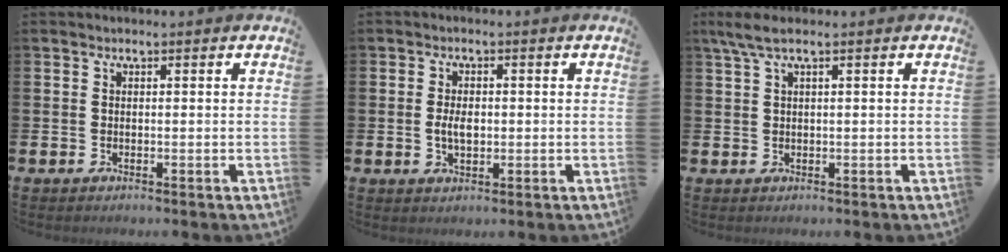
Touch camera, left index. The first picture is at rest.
{"total": 2.9, "force": [-0.2, 1.7, 2.4], "torque": [-0.038, 0.003, -0.007]}
{"total": 2.6, "force": [1.3, 0.3, 2.2], "torque": [-0.050, 0.005, 0.025]}